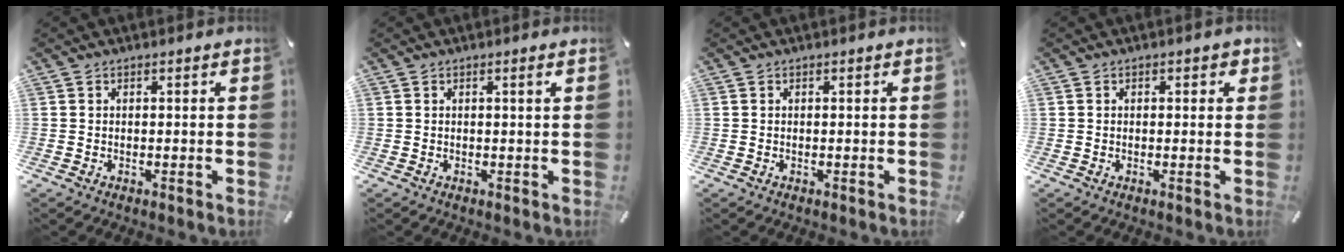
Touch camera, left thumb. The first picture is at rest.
{"total": 1.1, "force": [0.4, 0.0, 1.1], "torque": [-0.020, 0.001, 0.006]}
{"total": 0.0}
{"total": 1.1, "force": [0.3, 0.8, 0.8], "torque": [-0.007, 0.003, 0.002]}